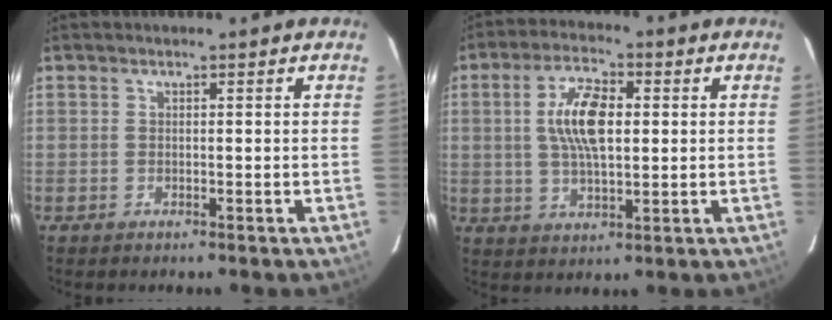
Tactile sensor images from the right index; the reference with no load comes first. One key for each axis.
{"total": 9.9, "fx": 1.5, "fy": 4.2, "fz": 8.9, "tx": -0.169, "ty": 0.011, "tz": 0.029}